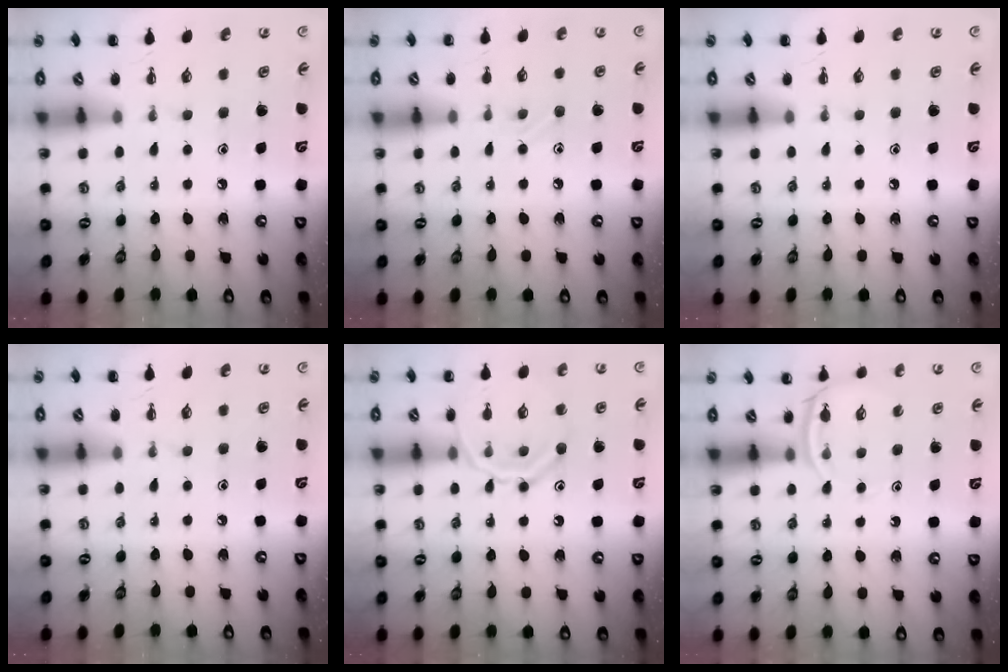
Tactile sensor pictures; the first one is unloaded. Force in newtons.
{"total": 5.1, "press": 4.8, "slide": 1.8}
{"total": 0.0}
{"total": 0.0}
{"total": 13.5, "press": 13.4, "slide": 1.4}
{"total": 4.4, "press": 4.1, "slide": 1.5}